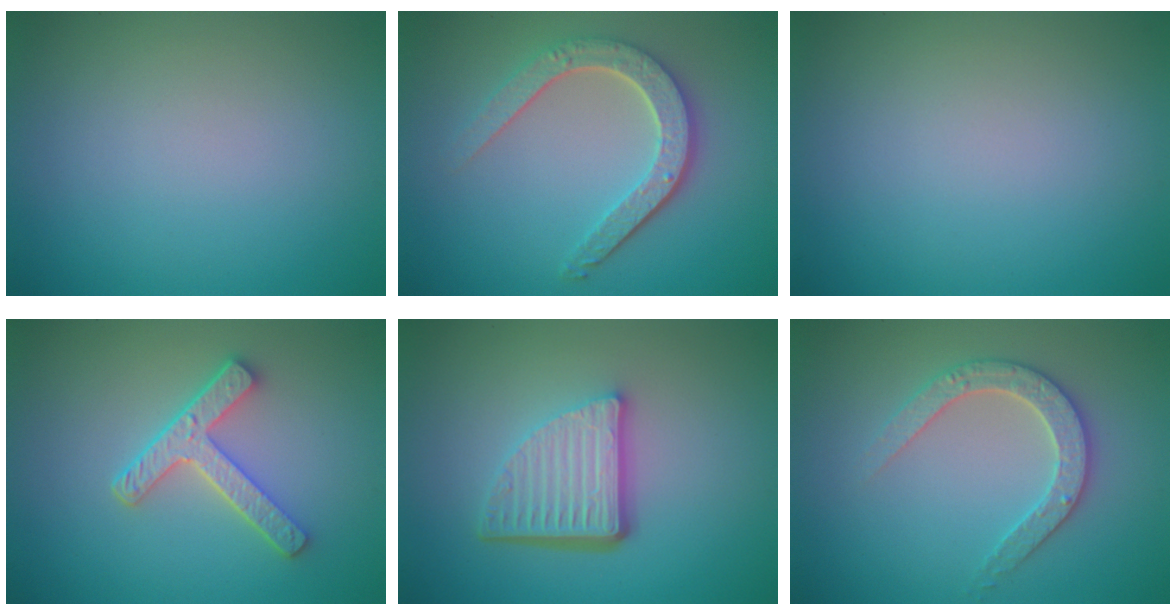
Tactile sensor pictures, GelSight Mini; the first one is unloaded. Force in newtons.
{"total": 4.9, "press": 3.7, "slide": 3.1}
{"total": 0.0}
{"total": 3.7, "press": 3.2, "slide": 2.0}
{"total": 5.6, "press": 3.8, "slide": 4.2}
{"total": 2.9, "press": 2.9, "slide": 0.5}